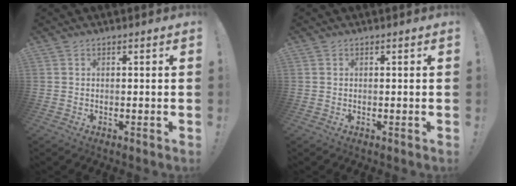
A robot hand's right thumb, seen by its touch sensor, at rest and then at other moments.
{"total": 0.0}